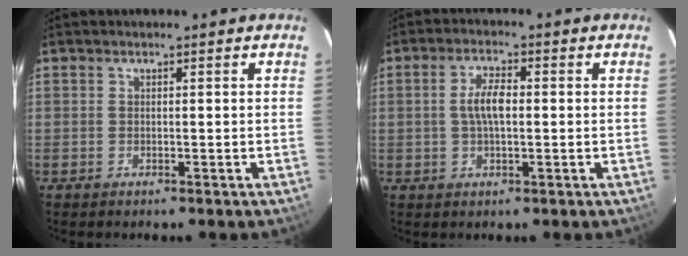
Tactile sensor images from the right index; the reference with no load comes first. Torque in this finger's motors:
{"motor_torque": [0.17, -0.05, 0.14, 0.09]}